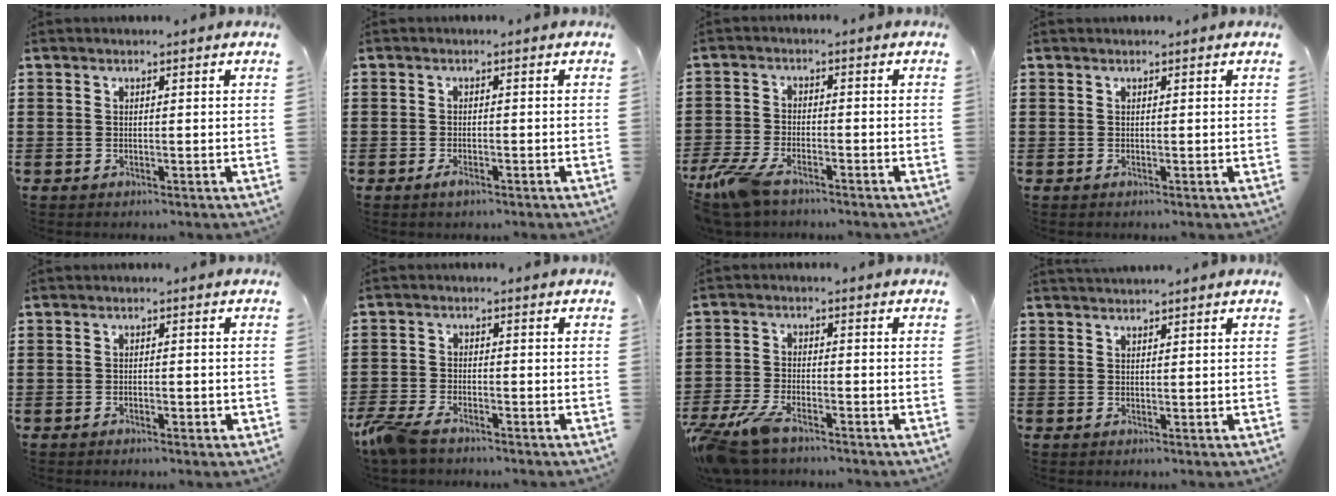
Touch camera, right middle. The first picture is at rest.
{"total": 1.4, "force": [-0.9, 0.5, 1.0], "torque": [-0.028, -0.008, -0.019]}
{"total": 6.4, "force": [-4.8, 2.0, 3.9], "torque": [-0.107, -0.013, -0.097]}
{"total": 0.0}
{"total": 1.0, "force": [-0.7, 0.2, 0.7], "torque": [-0.015, -0.004, -0.012]}
{"total": 4.4, "force": [-3.5, 1.2, 2.3], "torque": [-0.079, -0.010, -0.080]}
{"total": 6.1, "force": [-4.7, 1.6, 3.4], "torque": [-0.103, -0.012, -0.100]}
{"total": 1.1, "force": [1.1, 0.0, -0.1], "torque": [0.001, 0.001, 0.021]}